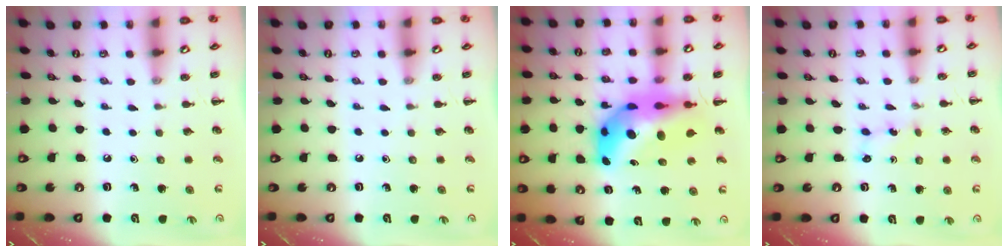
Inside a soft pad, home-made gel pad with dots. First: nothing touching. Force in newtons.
{"total": 0.0}
{"total": 13.6, "press": 12.9, "slide": 4.1}
{"total": 2.8, "press": 2.6, "slide": 1.0}